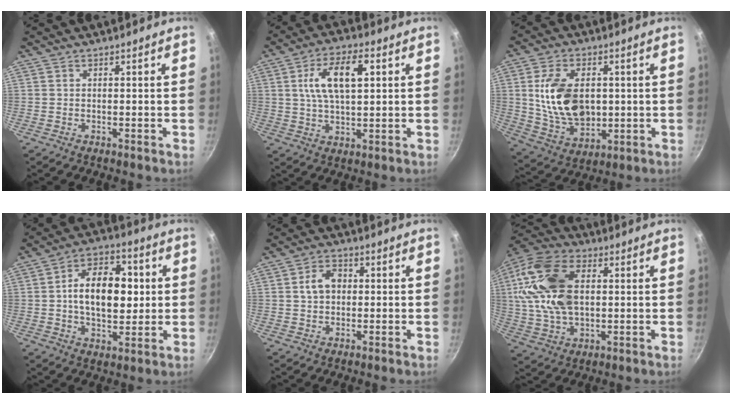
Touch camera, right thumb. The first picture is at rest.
{"total": 11.4, "force": [2.9, 5.2, 9.8], "torque": [-0.173, 0.006, 0.051]}
{"total": 15.2, "force": [1.6, 9.8, 11.5], "torque": [-0.188, -0.011, 0.042]}
{"total": 15.4, "force": [1.4, 9.3, 12.3], "torque": [-0.166, 0.013, 0.017]}
{"total": 5.6, "force": [0.7, 4.2, 3.7], "torque": [-0.055, 0.012, 0.008]}
{"total": 19.2, "force": [2.9, 11.5, 15.1], "torque": [-0.310, 0.009, 0.050]}